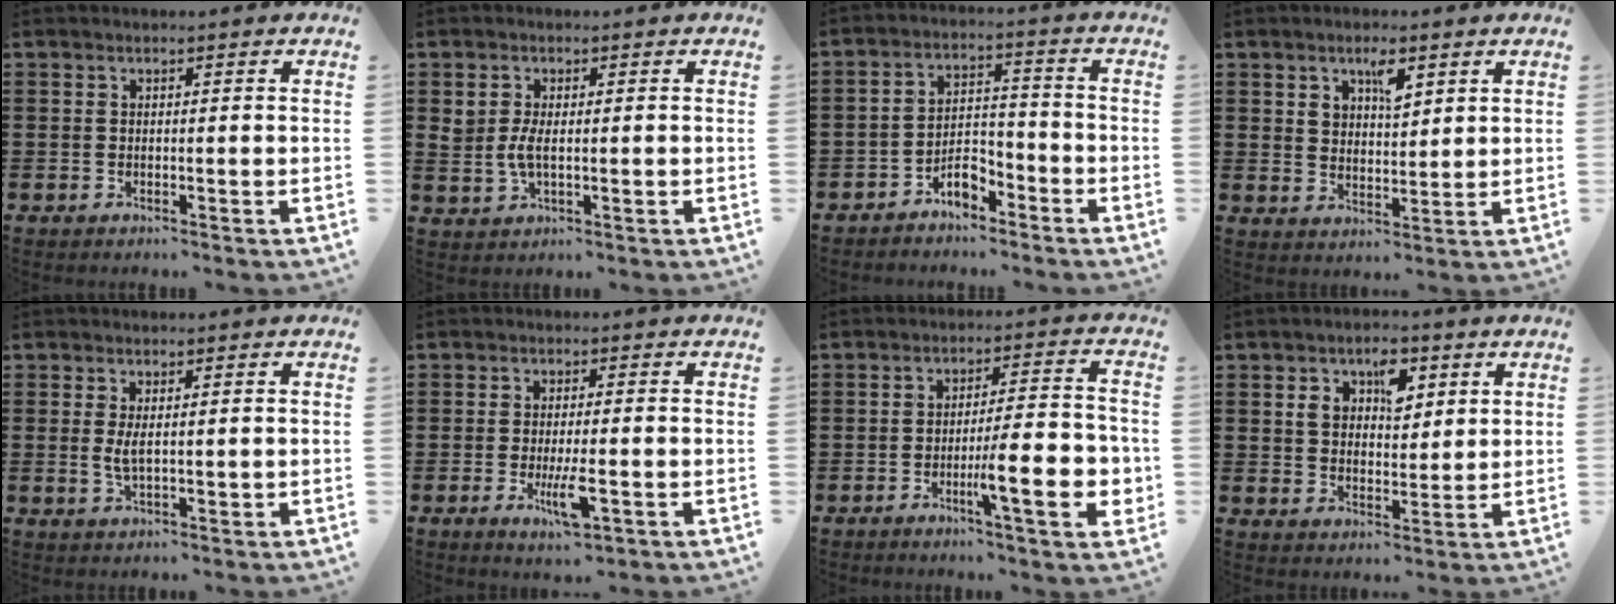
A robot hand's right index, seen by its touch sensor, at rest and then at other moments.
{"total": 3.4, "force": [0.1, 1.6, 3.0], "torque": [-0.076, -0.004, -0.002]}
{"total": 5.0, "force": [-3.8, 2.1, 2.3], "torque": [-0.040, 0.014, -0.073]}
{"total": 4.1, "force": [2.5, 1.9, 2.6], "torque": [-0.035, -0.003, 0.039]}
{"total": 3.0, "force": [0.5, 1.0, 2.8], "torque": [-0.057, 0.000, 0.008]}
{"total": 5.7, "force": [-1.9, 1.5, 5.2], "torque": [-0.104, -0.013, -0.033]}
{"total": 11.1, "force": [-3.5, 1.9, 10.4], "torque": [-0.156, -0.008, -0.060]}
{"total": 5.8, "force": [2.8, 3.5, 3.7], "torque": [-0.070, 0.010, 0.045]}